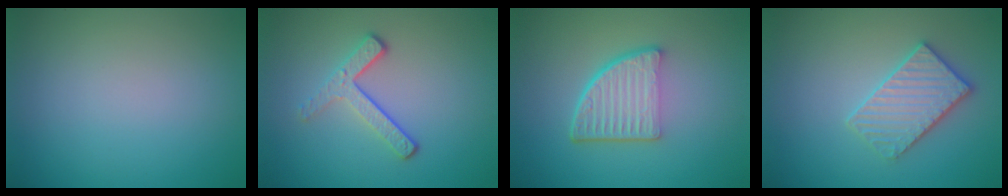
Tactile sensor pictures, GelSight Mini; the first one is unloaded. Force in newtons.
{"total": 3.0, "press": 2.2, "slide": 2.1}
{"total": 5.5, "press": 3.8, "slide": 3.9}
{"total": 3.4, "press": 3.4, "slide": 0.5}